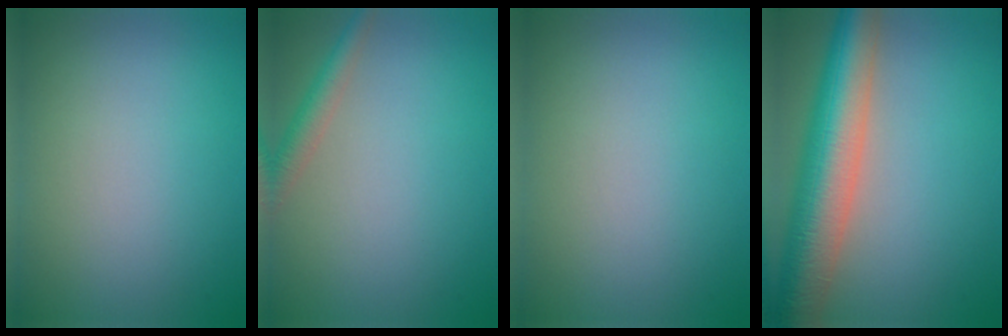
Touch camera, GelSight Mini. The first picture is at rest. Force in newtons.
{"total": 2.4, "press": 2.4, "slide": 0.1}
{"total": 0.0}
{"total": 9.6, "press": 9.6, "slide": 0.4}